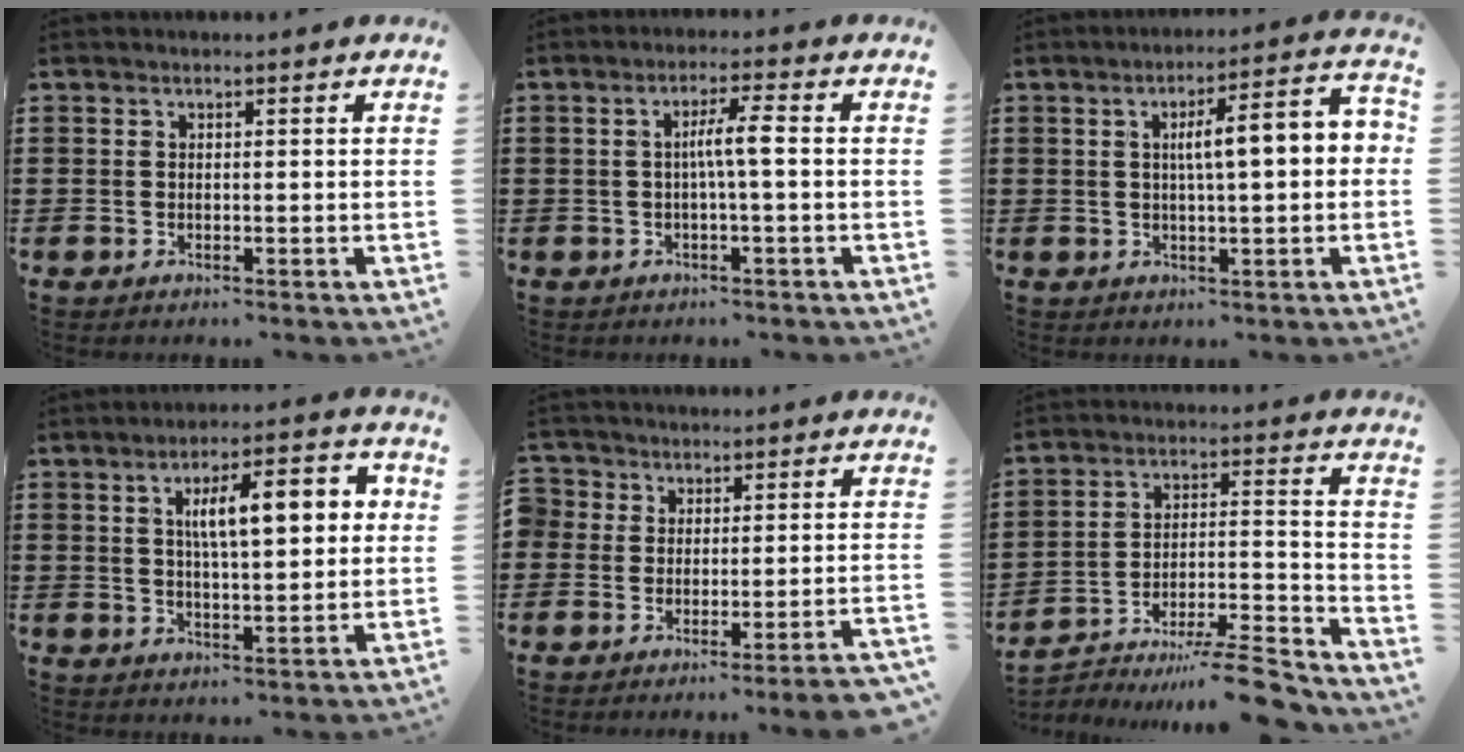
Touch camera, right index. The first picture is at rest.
{"total": 4.0, "force": [-0.2, 0.0, 4.0], "torque": [-0.075, 0.000, -0.009]}
{"total": 6.9, "force": [0.6, 1.1, 6.8], "torque": [-0.120, -0.001, 0.001]}
{"total": 9.1, "force": [2.1, 3.2, 8.2], "torque": [-0.137, 0.003, 0.027]}
{"total": 3.1, "force": [-3.0, 0.5, 0.5], "torque": [-0.011, 0.002, -0.064]}
{"total": 9.4, "force": [-8.1, 0.8, 4.6], "torque": [-0.057, 0.021, -0.158]}